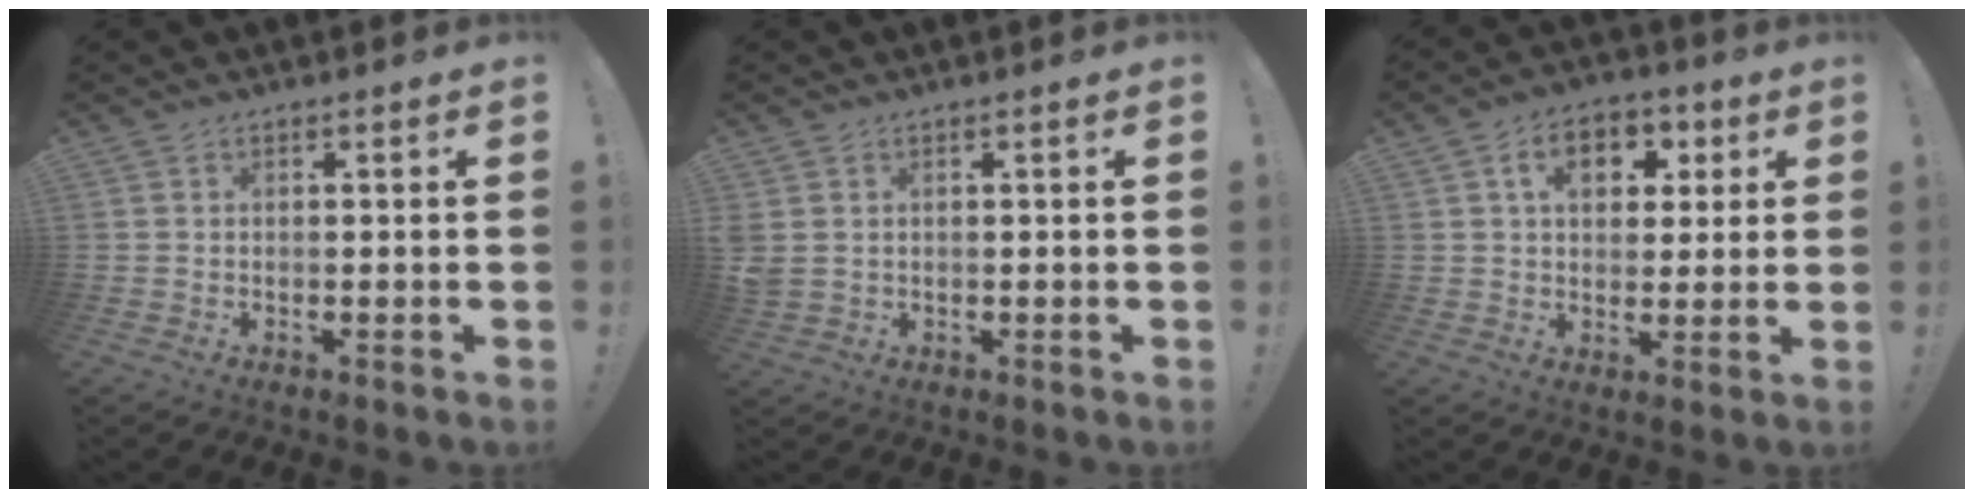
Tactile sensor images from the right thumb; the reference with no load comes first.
{"total": 2.9, "force": [1.0, 2.1, 1.8], "torque": [-0.042, 0.003, 0.021]}
{"total": 10.1, "force": [3.5, 7.1, 6.3], "torque": [-0.088, 0.000, 0.063]}